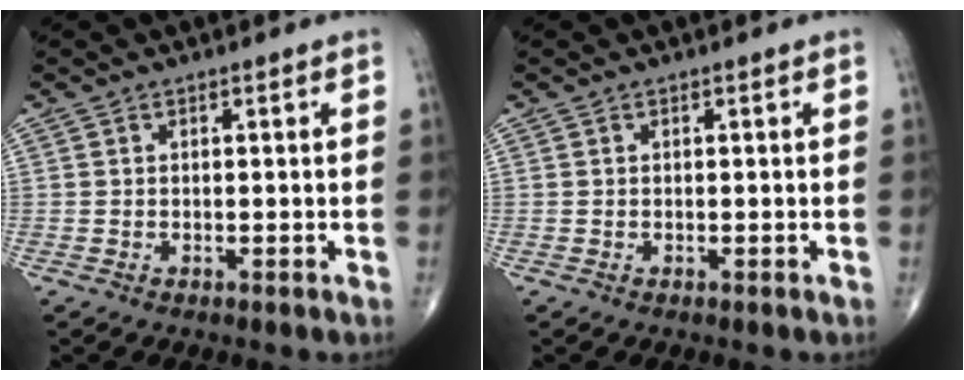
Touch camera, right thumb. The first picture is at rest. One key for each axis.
{"total": 0.0}